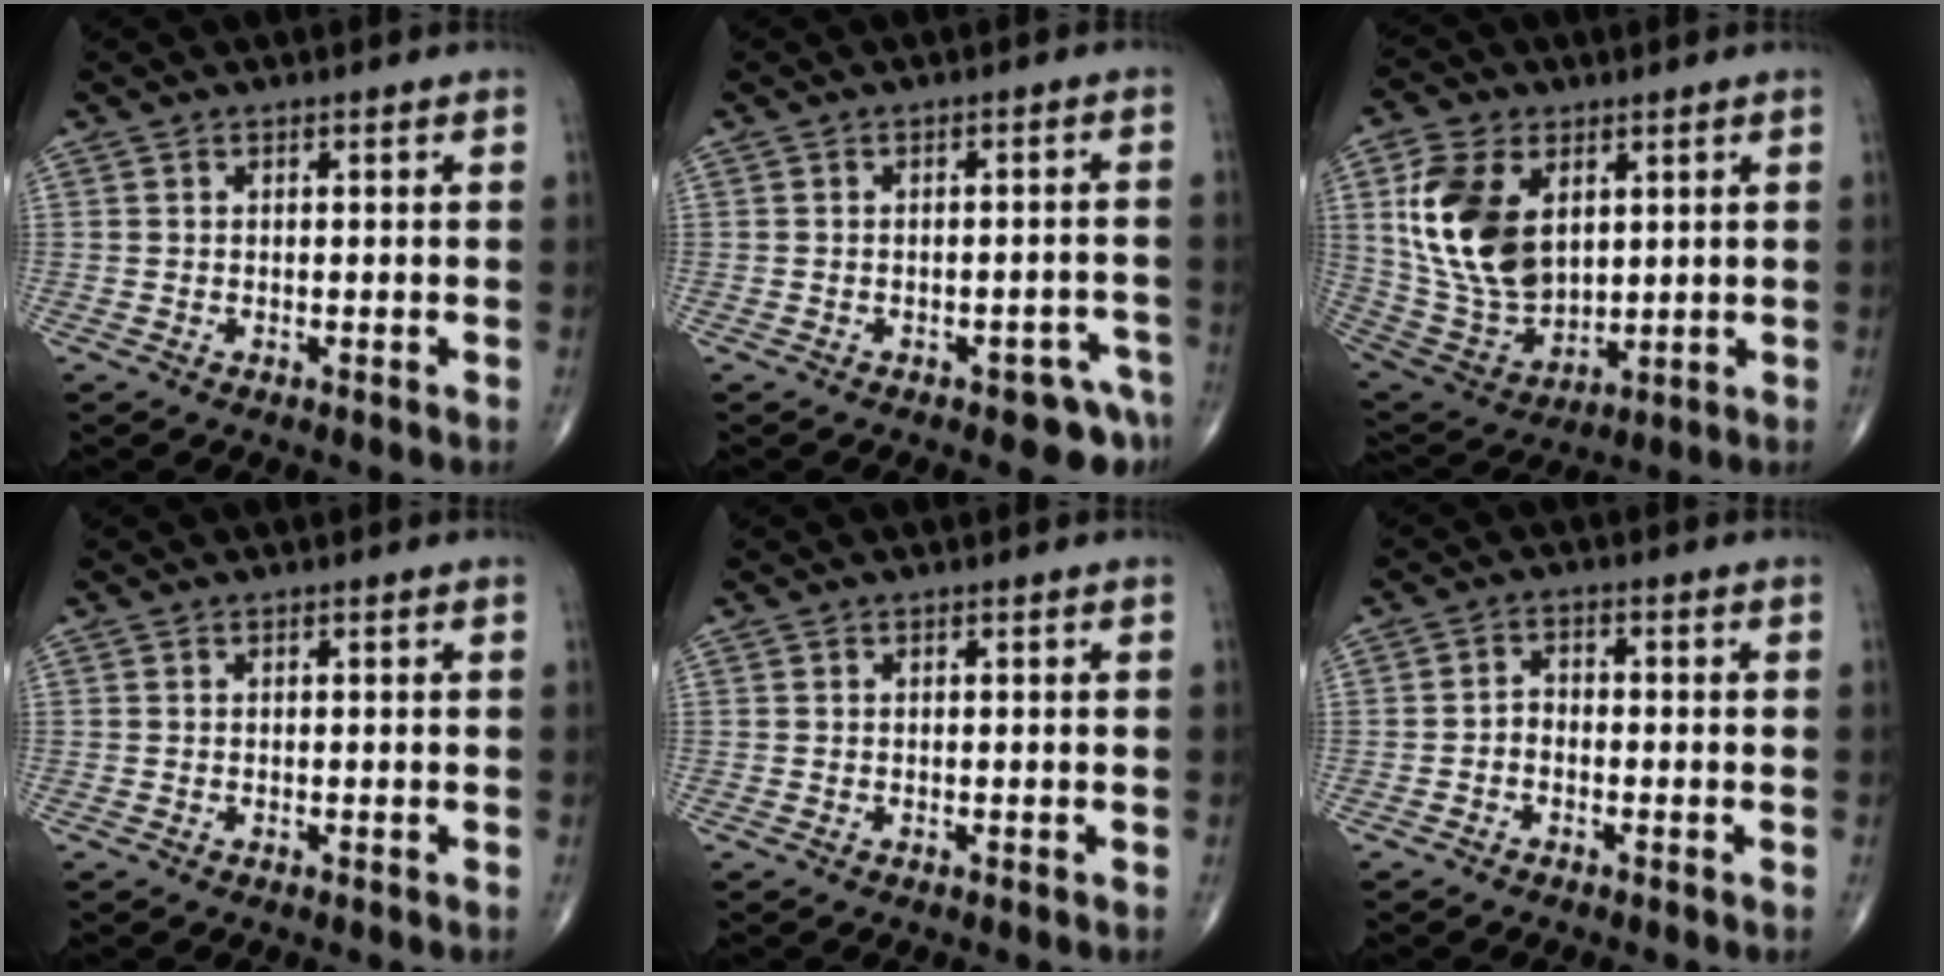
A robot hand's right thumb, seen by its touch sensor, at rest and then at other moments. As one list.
[{"total": 5.5, "force": [-3.4, 2.4, 3.5], "torque": [-0.029, 0.023, -0.038]}, {"total": 17.6, "force": [4.6, 11.5, 12.6], "torque": [-0.230, -0.020, 0.102]}, {"total": 0.0}, {"total": 0.0}, {"total": 2.4, "force": [-1.1, 1.7, 1.3], "torque": [-0.016, 0.015, -0.025]}]